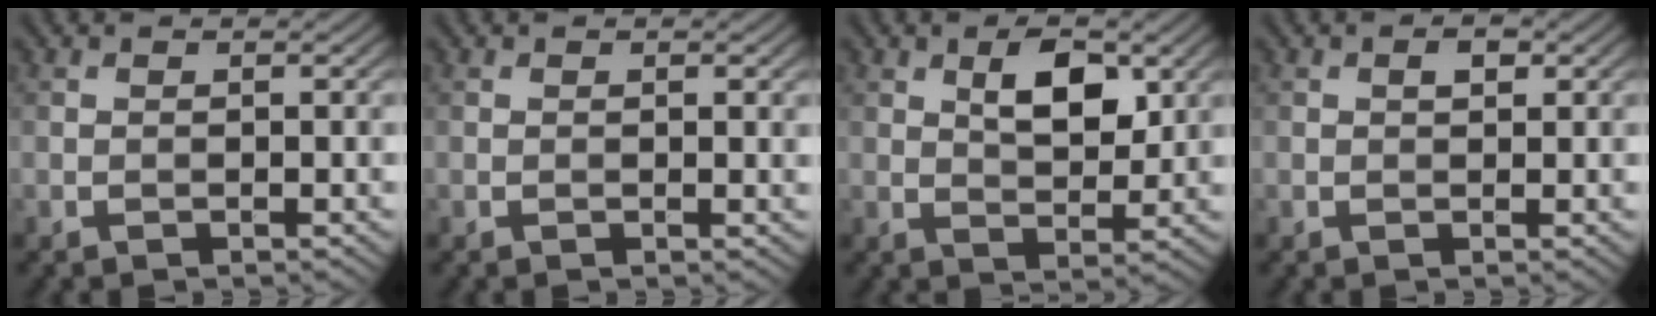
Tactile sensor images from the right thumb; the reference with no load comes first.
{"total": 0.6, "force": [0.2, 0.2, 0.6], "torque": [-0.006, -0.003, 0.003]}
{"total": 5.8, "force": [2.3, 2.9, 4.5], "torque": [-0.078, -0.005, 0.040]}
{"total": 1.3, "force": [0.4, 0.7, 1.0], "torque": [-0.014, 0.000, 0.006]}